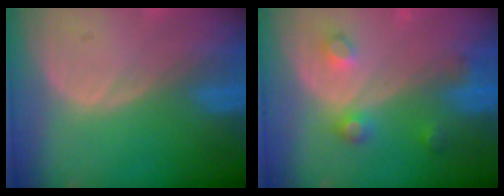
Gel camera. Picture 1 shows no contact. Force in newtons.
{"total": 3.6, "press": 3.6, "slide": 0.2}